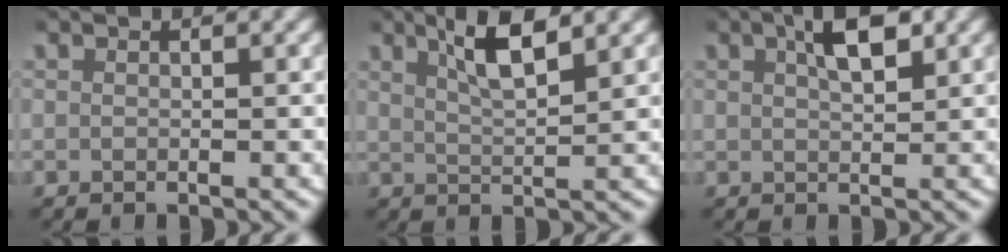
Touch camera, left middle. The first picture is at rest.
{"total": 4.2, "force": [2.6, 0.7, 3.2], "torque": [-0.064, 0.003, 0.044]}
{"total": 3.9, "force": [1.8, 1.3, 3.2], "torque": [-0.044, 0.009, 0.028]}